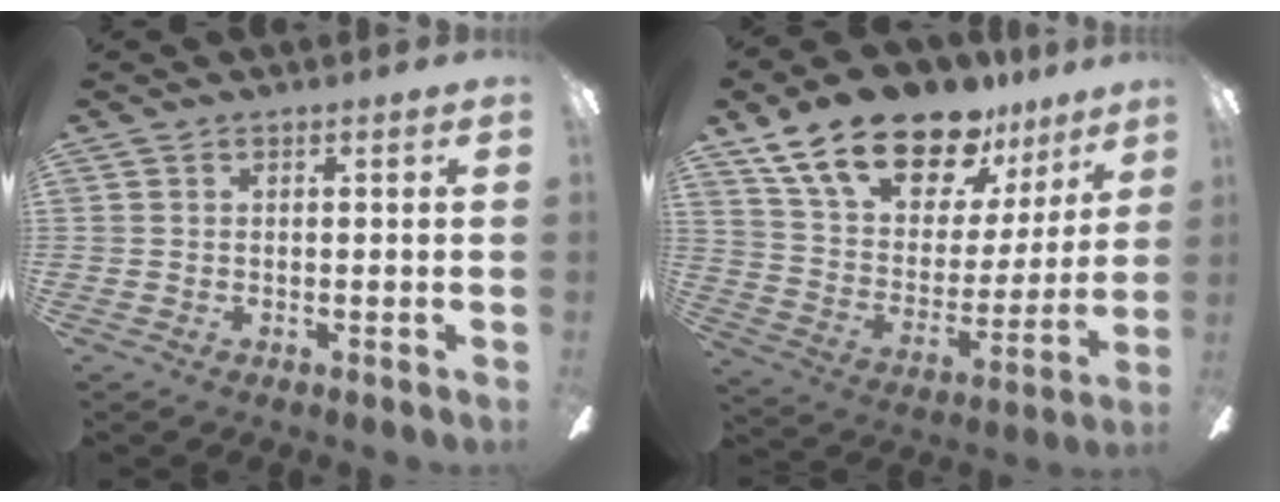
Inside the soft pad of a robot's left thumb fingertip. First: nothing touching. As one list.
[{"total": 21.7, "force": [16.1, 9.8, 10.7], "torque": [-0.195, -0.105, 0.290]}]